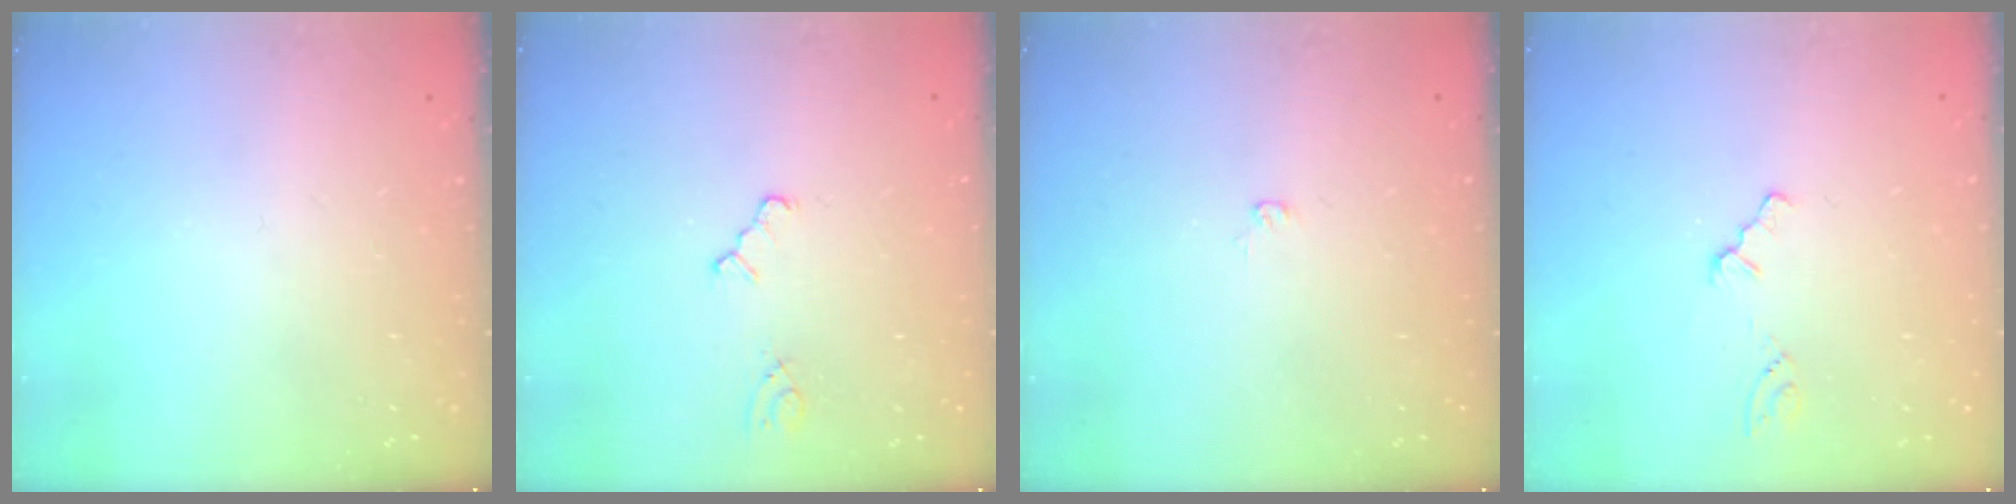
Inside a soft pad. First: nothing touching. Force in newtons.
{"total": 2.0, "press": 1.9, "slide": 0.4}
{"total": 3.2, "press": 3.2, "slide": 0.3}
{"total": 0.0}